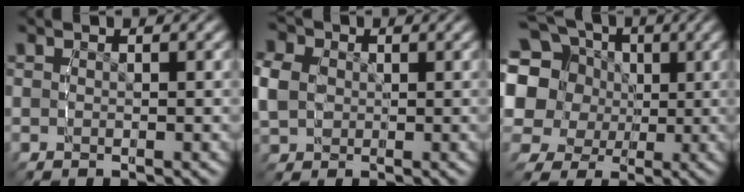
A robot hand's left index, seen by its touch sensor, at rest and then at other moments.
{"total": 4.8, "force": [0.7, 4.1, 2.3], "torque": [-0.062, -0.010, 0.018]}
{"total": 14.6, "force": [3.9, 12.4, 6.8], "torque": [-0.153, -0.013, 0.052]}